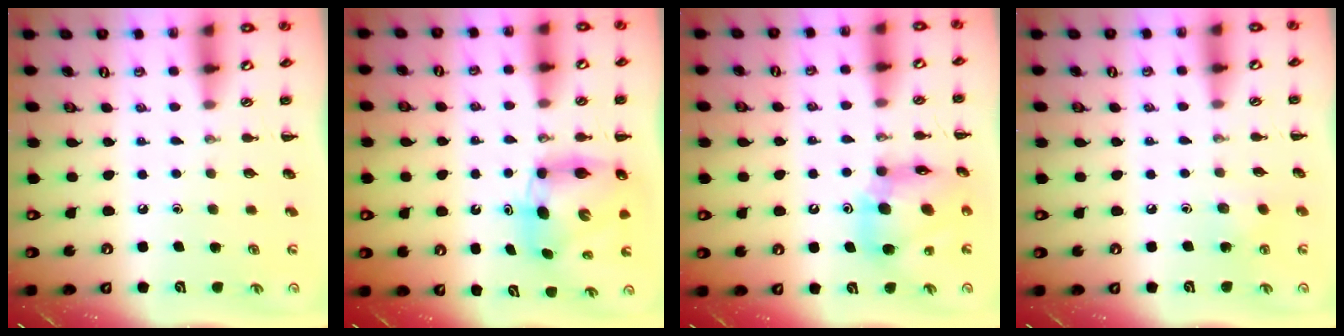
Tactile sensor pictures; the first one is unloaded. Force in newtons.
{"total": 7.7, "press": 7.3, "slide": 2.3}
{"total": 13.7, "press": 13.1, "slide": 3.9}
{"total": 4.3, "press": 4.1, "slide": 1.2}